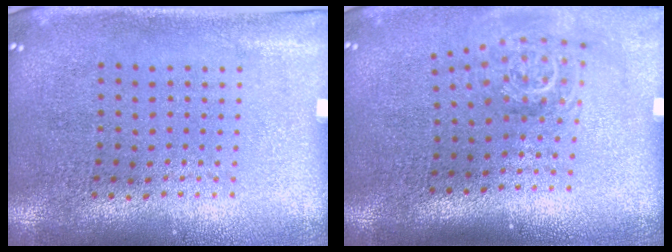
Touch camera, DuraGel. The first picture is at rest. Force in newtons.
{"total": 1.8, "press": 1.3, "slide": 1.2}